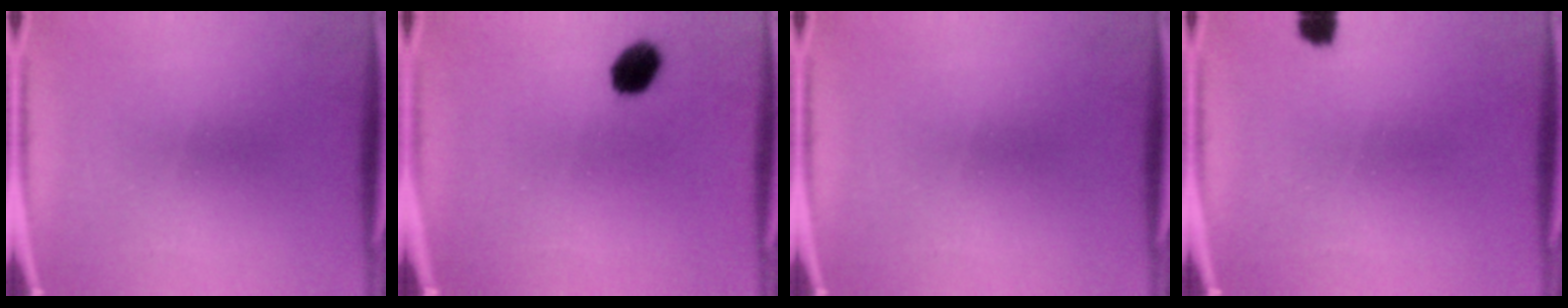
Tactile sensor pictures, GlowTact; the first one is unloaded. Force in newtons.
{"total": 5.5}
{"total": 0.0}
{"total": 2.2}